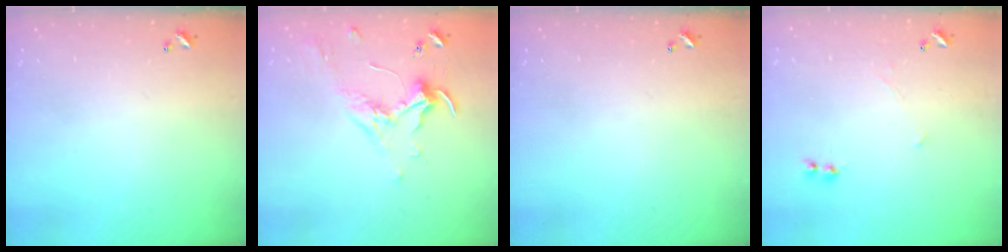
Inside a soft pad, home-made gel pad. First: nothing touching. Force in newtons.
{"total": 1.8, "press": 1.6, "slide": 0.8}
{"total": 0.0}
{"total": 2.3, "press": 2.3, "slide": 0.2}